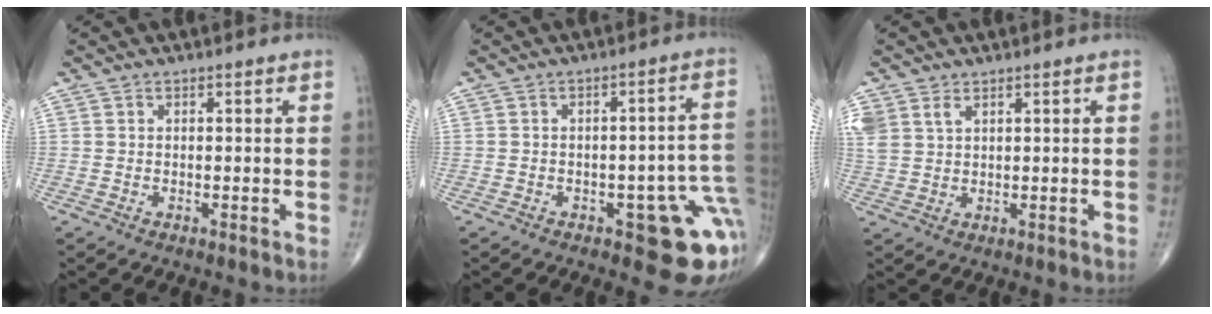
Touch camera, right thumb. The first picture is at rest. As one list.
[{"total": 12.8, "force": [-4.4, 4.8, 11.1], "torque": [-0.088, 0.024, -0.044]}, {"total": 5.6, "force": [3.1, 3.5, 3.1], "torque": [-0.078, 0.003, 0.073]}]